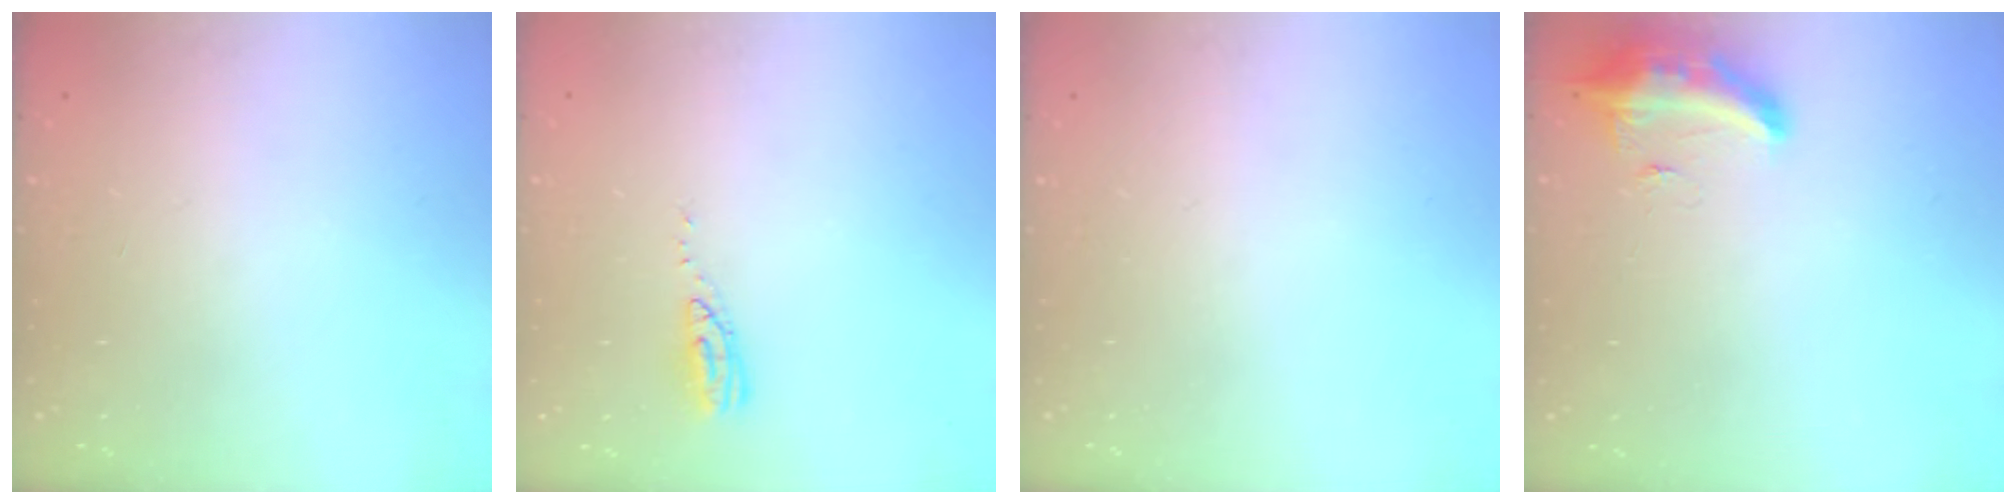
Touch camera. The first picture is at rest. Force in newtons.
{"total": 6.5, "press": 6.5, "slide": 0.5}
{"total": 0.0}
{"total": 12.6, "press": 10.6, "slide": 6.9}